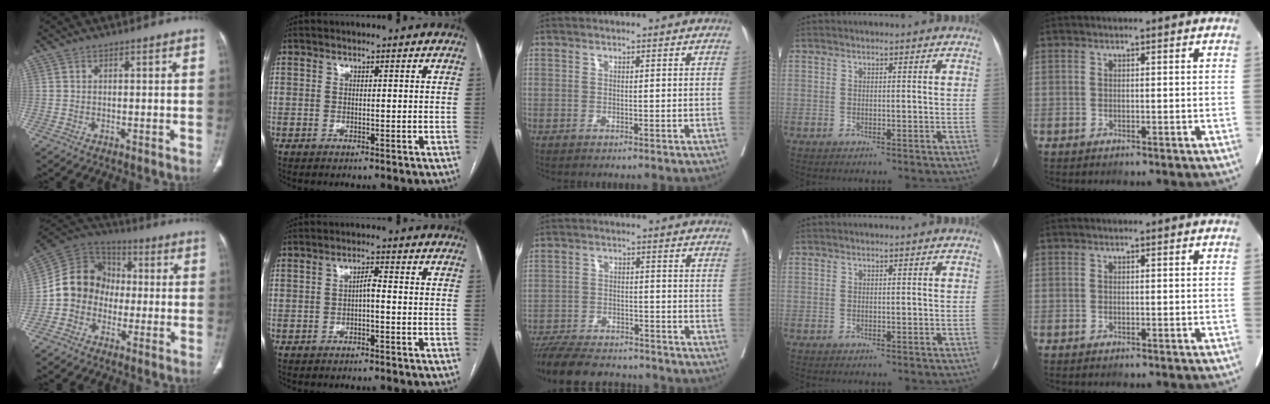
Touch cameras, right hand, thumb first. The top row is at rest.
{"thumb": {"total": 11.8, "force": [-1.8, 10.4, 5.3], "torque": [-0.068, 0.038, -0.047]}, "index": {"total": 1.8, "force": [-0.5, 0.4, 1.7], "torque": [-0.026, 0.005, -0.011]}, "middle": {"total": 14.4, "force": [-12.9, 3.8, 5.3], "torque": [-0.099, -0.004, -0.191]}}